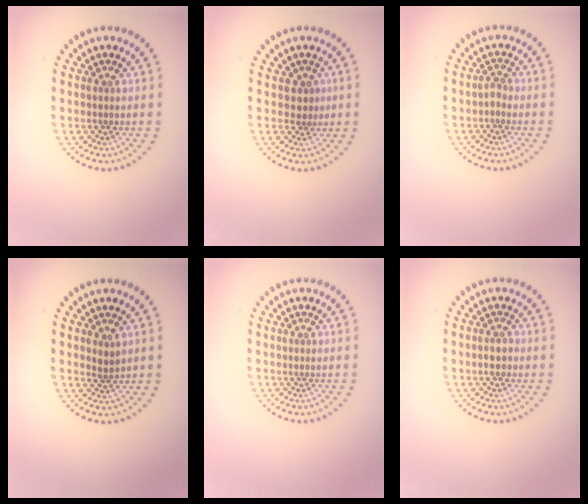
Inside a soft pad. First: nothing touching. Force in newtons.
{"total": 1.5, "press": 1.2, "slide": 0.9}
{"total": 0.9, "press": 0.7, "slide": 0.6}
{"total": 1.1, "press": 0.8, "slide": 0.7}
{"total": 0.0}
{"total": 1.2, "press": 1.1, "slide": 0.5}